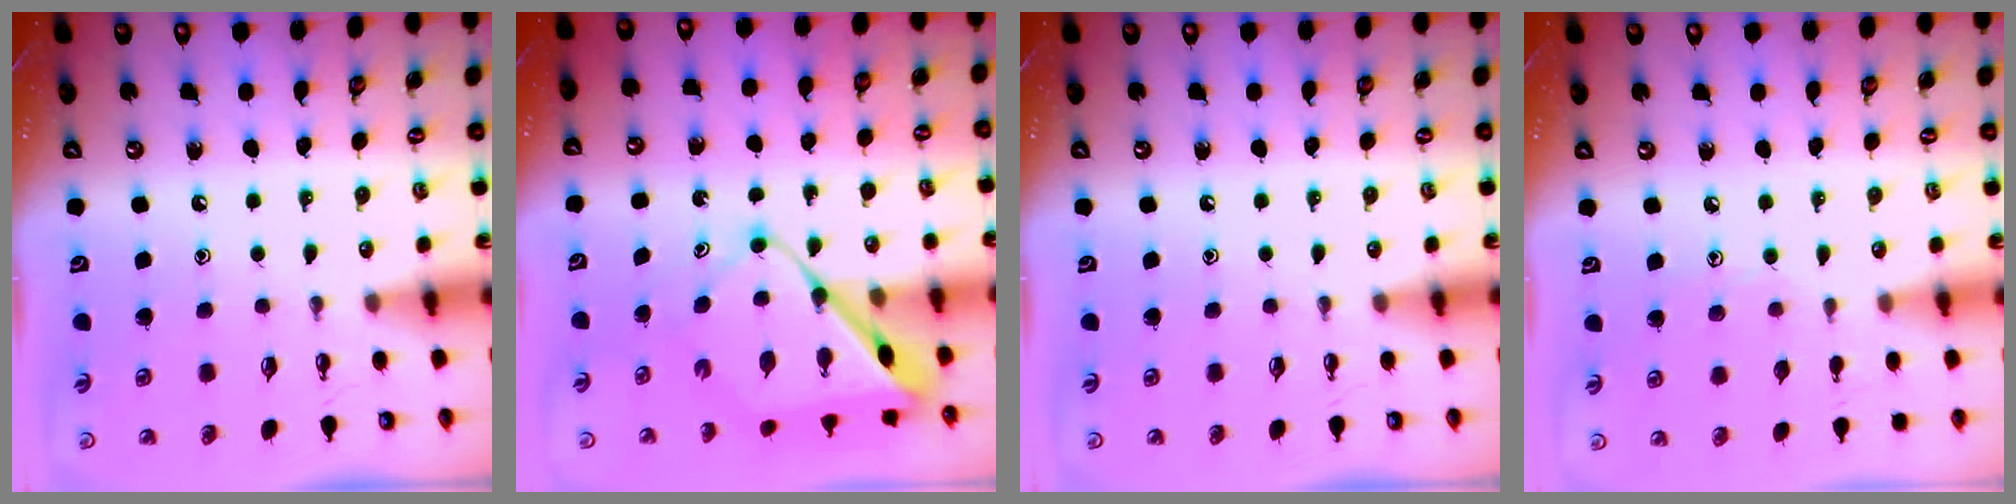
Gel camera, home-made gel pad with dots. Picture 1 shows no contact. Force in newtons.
{"total": 11.3, "press": 11.3, "slide": 1.0}
{"total": 0.0}
{"total": 5.0, "press": 4.9, "slide": 0.5}